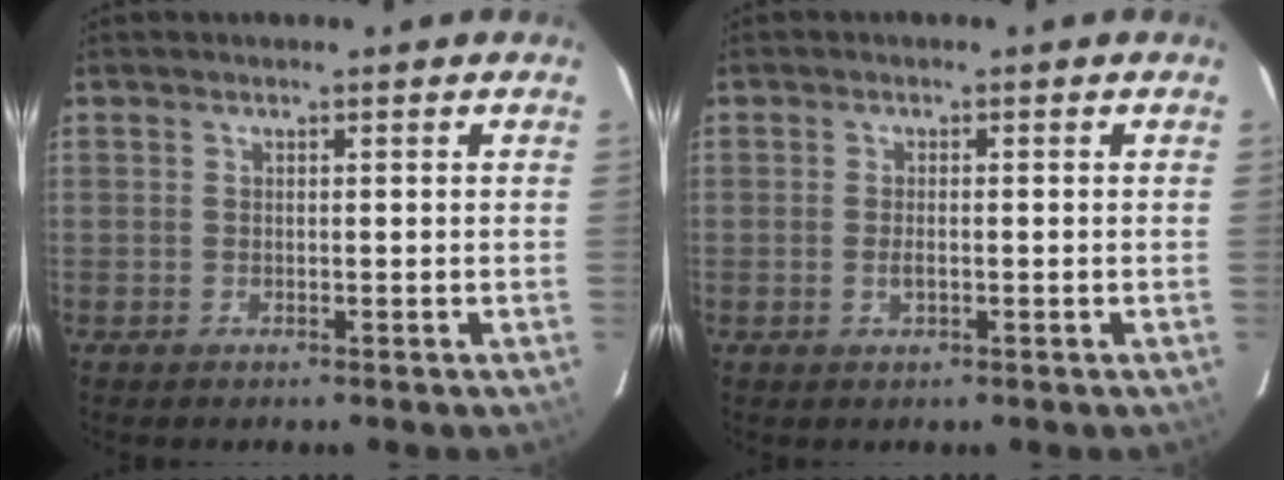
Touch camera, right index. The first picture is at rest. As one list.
[{"total": 1.7, "force": [-0.5, 0.7, 1.5], "torque": [-0.029, -0.002, -0.008]}]